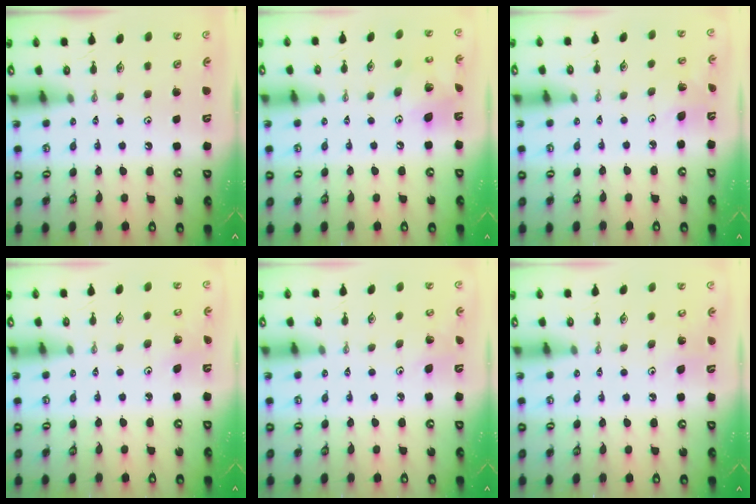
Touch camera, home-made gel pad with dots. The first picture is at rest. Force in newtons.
{"total": 10.6, "press": 10.5, "slide": 0.9}
{"total": 3.1, "press": 2.1, "slide": 2.3}
{"total": 2.0, "press": 2.0, "slide": 0.2}
{"total": 2.8, "press": 2.8, "slide": 0.4}
{"total": 4.8, "press": 4.7, "slide": 0.9}